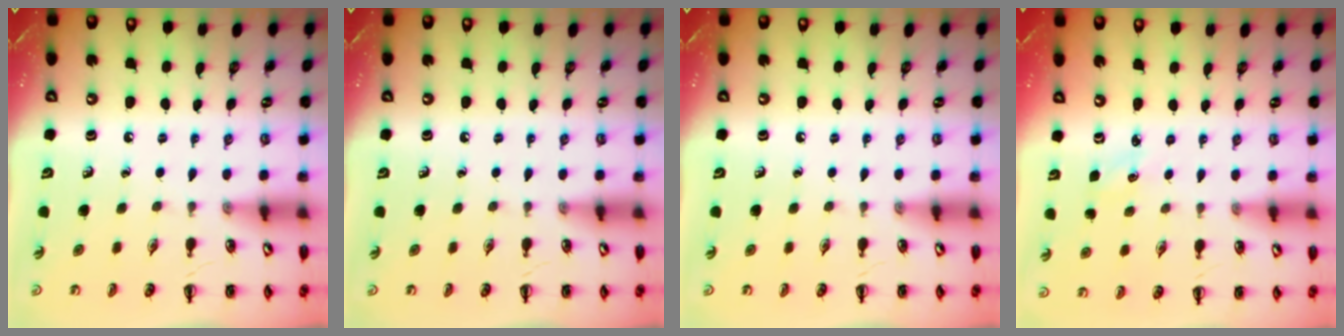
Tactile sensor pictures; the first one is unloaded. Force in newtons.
{"total": 0.0}
{"total": 0.0}
{"total": 1.4, "press": 1.3, "slide": 0.4}